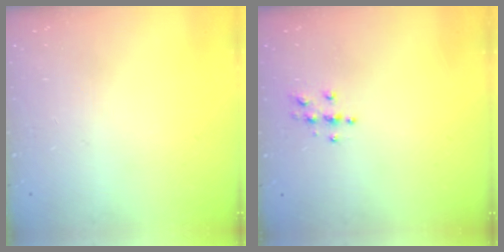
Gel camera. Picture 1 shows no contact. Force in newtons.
{"total": 3.8, "press": 3.8, "slide": 0.5}